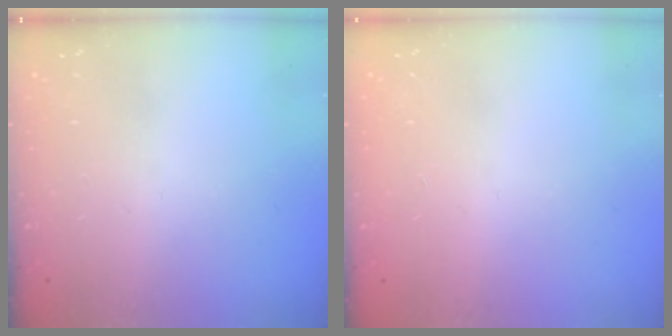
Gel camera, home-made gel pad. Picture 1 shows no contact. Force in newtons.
{"total": 1.0, "press": 0.9, "slide": 0.2}